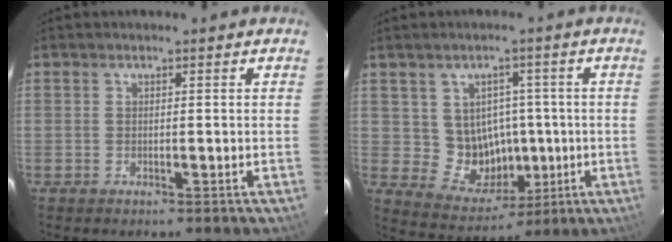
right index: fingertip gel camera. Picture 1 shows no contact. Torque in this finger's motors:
{"motor_torque": [0.19, 0.05, 0.05, 0.01]}